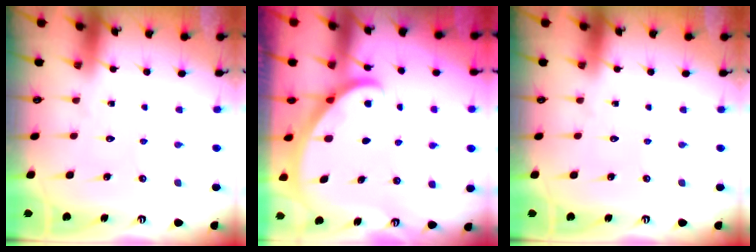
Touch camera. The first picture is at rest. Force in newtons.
{"total": 2.9, "press": 2.9, "slide": 0.2}
{"total": 0.0}